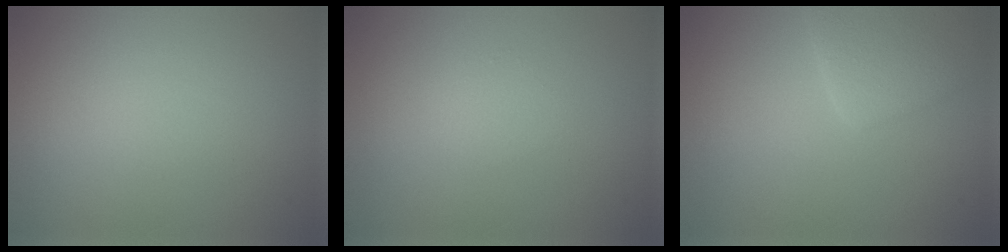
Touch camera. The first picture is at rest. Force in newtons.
{"total": 0.7, "press": 0.7, "slide": 0.1}
{"total": 3.4, "press": 3.4, "slide": 0.1}